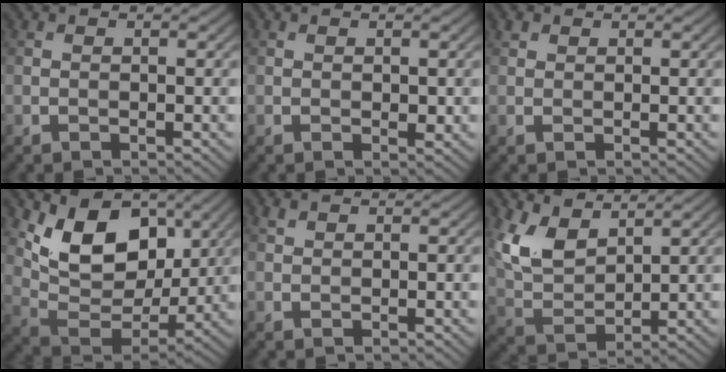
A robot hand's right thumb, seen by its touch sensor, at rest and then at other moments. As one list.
[{"total": 0.9, "force": [0.1, 0.6, 0.7], "torque": [-0.010, -0.003, 0.005]}, {"total": 1.0, "force": [0.7, 0.6, 0.3], "torque": [-0.005, 0.002, 0.012]}, {"total": 11.6, "force": [5.2, 7.3, 7.4], "torque": [-0.144, -0.019, 0.095]}, {"total": 0.9, "force": [0.7, 0.3, 0.4], "torque": [-0.012, 0.002, 0.016]}, {"total": 8.0, "force": [4.7, 3.9, 5.2], "torque": [-0.124, 0.000, 0.098]}]